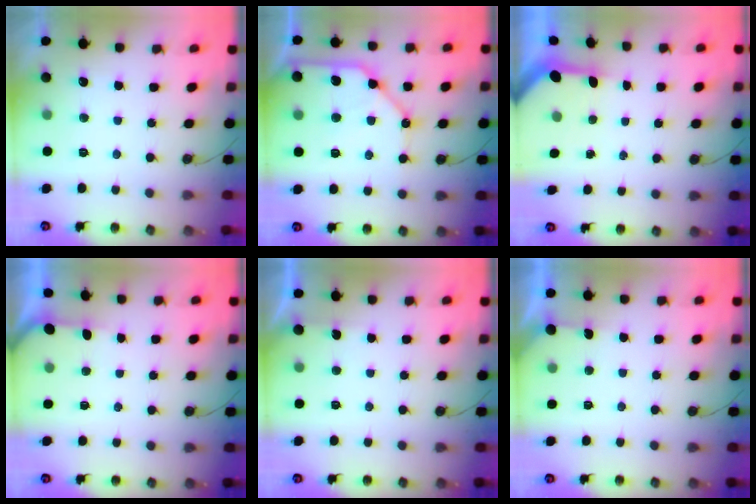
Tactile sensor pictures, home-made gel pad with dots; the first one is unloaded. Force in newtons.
{"total": 14.7, "press": 14.6, "slide": 1.6}
{"total": 3.5, "press": 3.5, "slide": 0.4}
{"total": 2.4, "press": 2.4, "slide": 0.3}
{"total": 1.5, "press": 1.4, "slide": 0.3}
{"total": 3.6, "press": 3.6, "slide": 0.3}